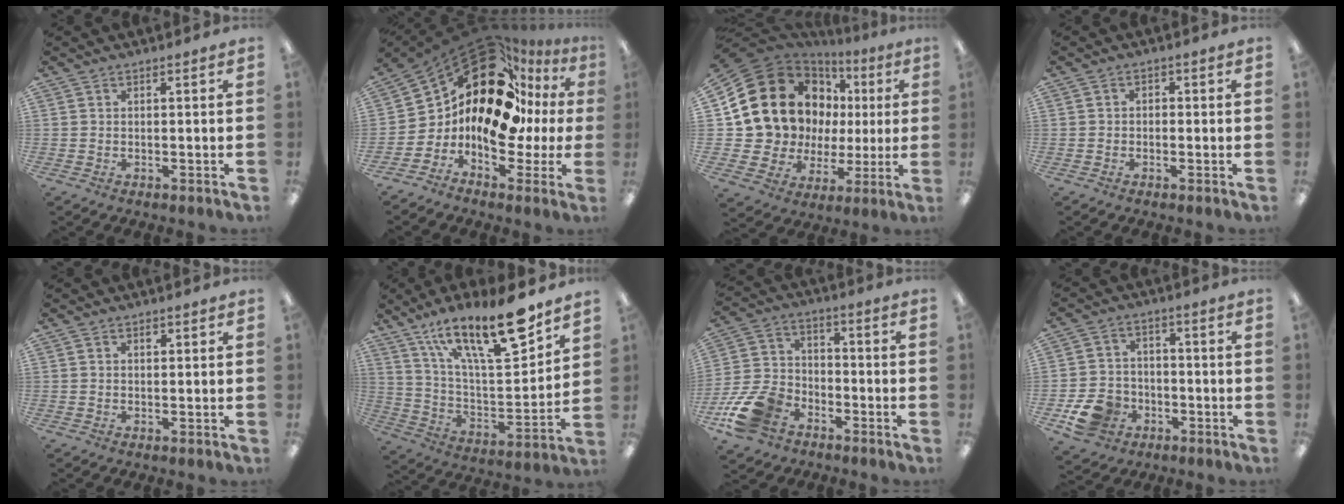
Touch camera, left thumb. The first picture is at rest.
{"total": 20.6, "force": [7.2, 12.5, 14.7], "torque": [-0.260, -0.088, 0.121]}
{"total": 22.1, "force": [7.3, 17.5, 11.4], "torque": [-0.248, -0.035, 0.166]}
{"total": 1.3, "force": [-0.9, 0.9, 0.3], "torque": [-0.005, 0.005, -0.019]}
{"total": 1.0, "force": [0.5, 0.5, 0.7], "torque": [-0.006, 0.000, 0.007]}
{"total": 22.6, "force": [15.8, 6.5, 14.9], "torque": [-0.247, -0.098, 0.264]}
{"total": 13.9, "force": [-8.2, 9.0, 6.8], "torque": [-0.146, 0.055, -0.151]}
{"total": 9.8, "force": [-4.7, 7.6, 4.1], "torque": [-0.091, 0.040, -0.081]}